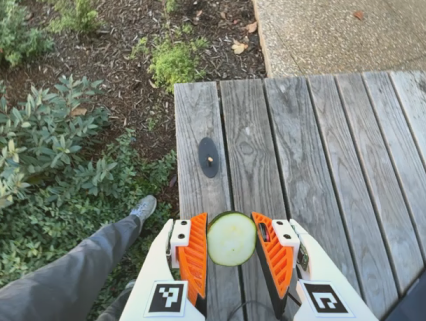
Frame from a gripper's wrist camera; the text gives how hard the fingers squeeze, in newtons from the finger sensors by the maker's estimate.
{"total": 12.3, "left": 12.7, "right": 12.0}